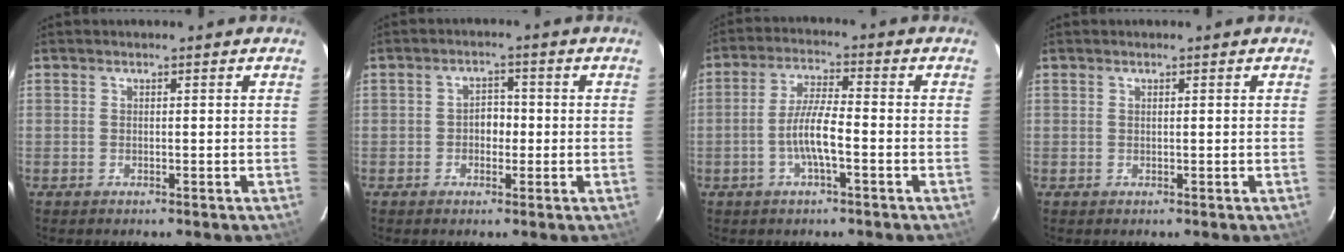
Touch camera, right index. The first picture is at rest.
{"total": 3.1, "force": [-0.6, 2.5, 1.7], "torque": [-0.028, 0.011, -0.011]}
{"total": 6.4, "force": [-2.3, 0.9, 5.9], "torque": [-0.122, 0.003, -0.042]}
{"total": 0.0}